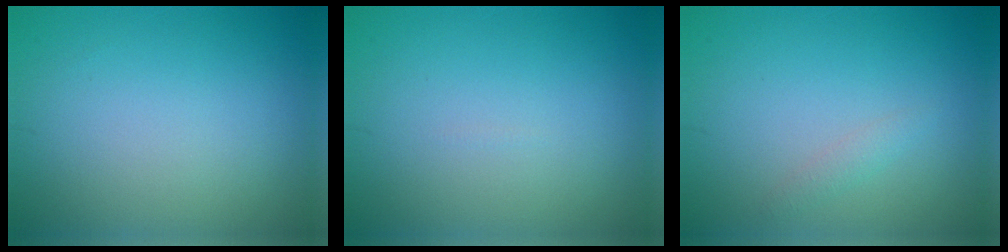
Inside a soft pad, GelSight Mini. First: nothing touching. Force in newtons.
{"total": 0.0}
{"total": 1.0, "press": 0.9, "slide": 0.1}